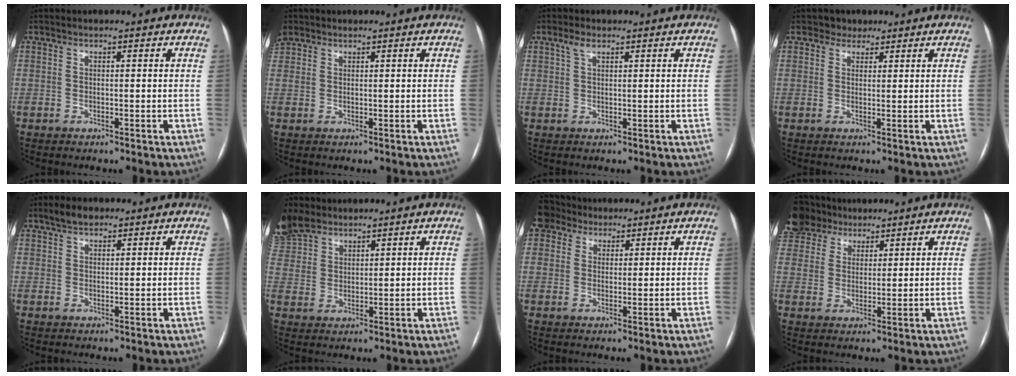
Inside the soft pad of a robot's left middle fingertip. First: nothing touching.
{"total": 0.8, "force": [0.3, -0.6, -0.5], "torque": [-0.001, 0.000, 0.015]}
{"total": 1.8, "force": [1.2, 0.7, 1.2], "torque": [-0.030, 0.010, 0.025]}
{"total": 2.0, "force": [1.4, 1.5, -0.1], "torque": [0.005, 0.004, 0.016]}
{"total": 3.2, "force": [2.4, 1.4, 1.6], "torque": [-0.035, 0.013, 0.043]}
{"total": 8.5, "force": [7.3, 3.3, 2.8], "torque": [-0.093, 0.009, 0.159]}
{"total": 2.2, "force": [1.9, 0.4, -1.0], "torque": [0.018, 0.007, 0.039]}
{"total": 7.2, "force": [6.0, 3.9, 1.0], "torque": [-0.028, 0.022, 0.120]}